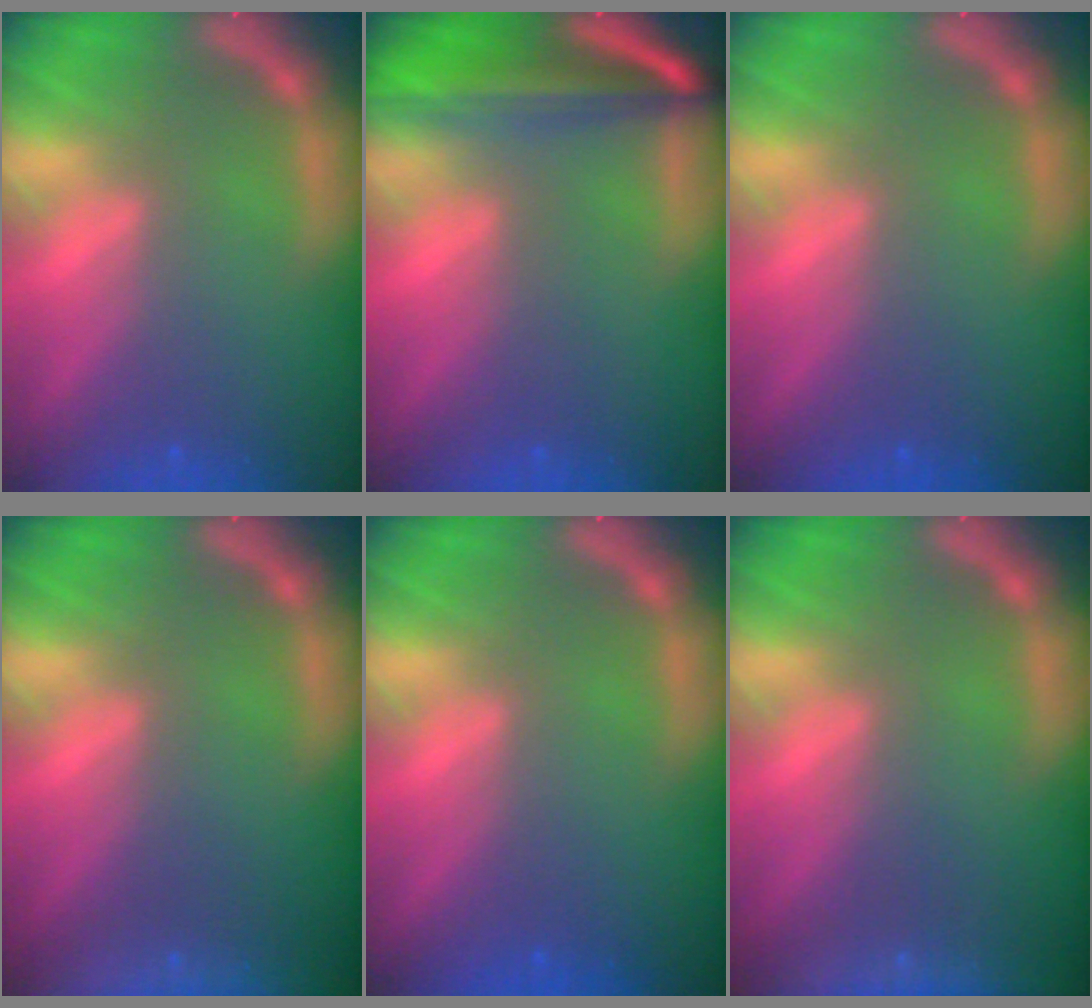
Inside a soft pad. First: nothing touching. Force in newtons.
{"total": 8.5}
{"total": 0.0}
{"total": 9.5}
{"total": 0.0}
{"total": 8.5}